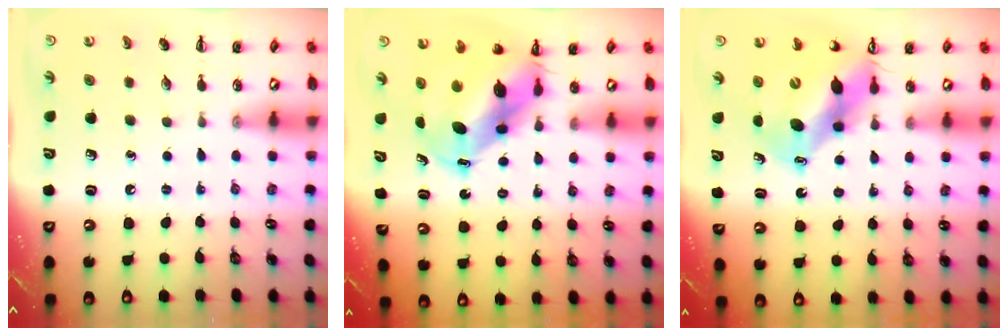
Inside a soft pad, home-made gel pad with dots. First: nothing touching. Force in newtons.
{"total": 9.4, "press": 9.0, "slide": 2.5}
{"total": 12.7, "press": 12.1, "slide": 3.7}